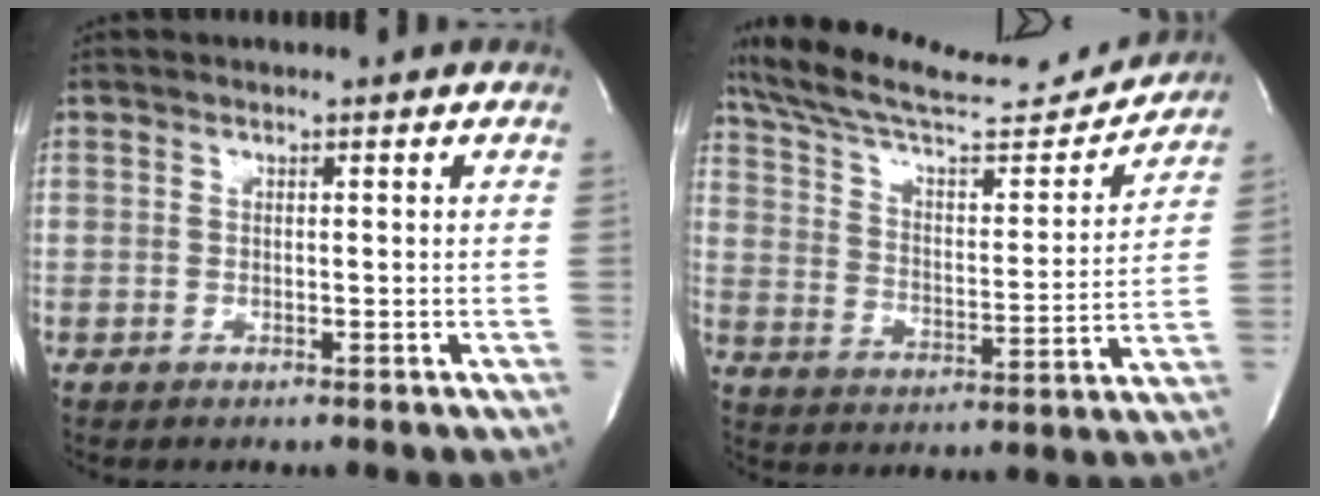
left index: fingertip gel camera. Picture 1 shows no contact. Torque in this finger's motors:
{"motor_torque": [0.21, -0.28, 0.04, -0.01]}